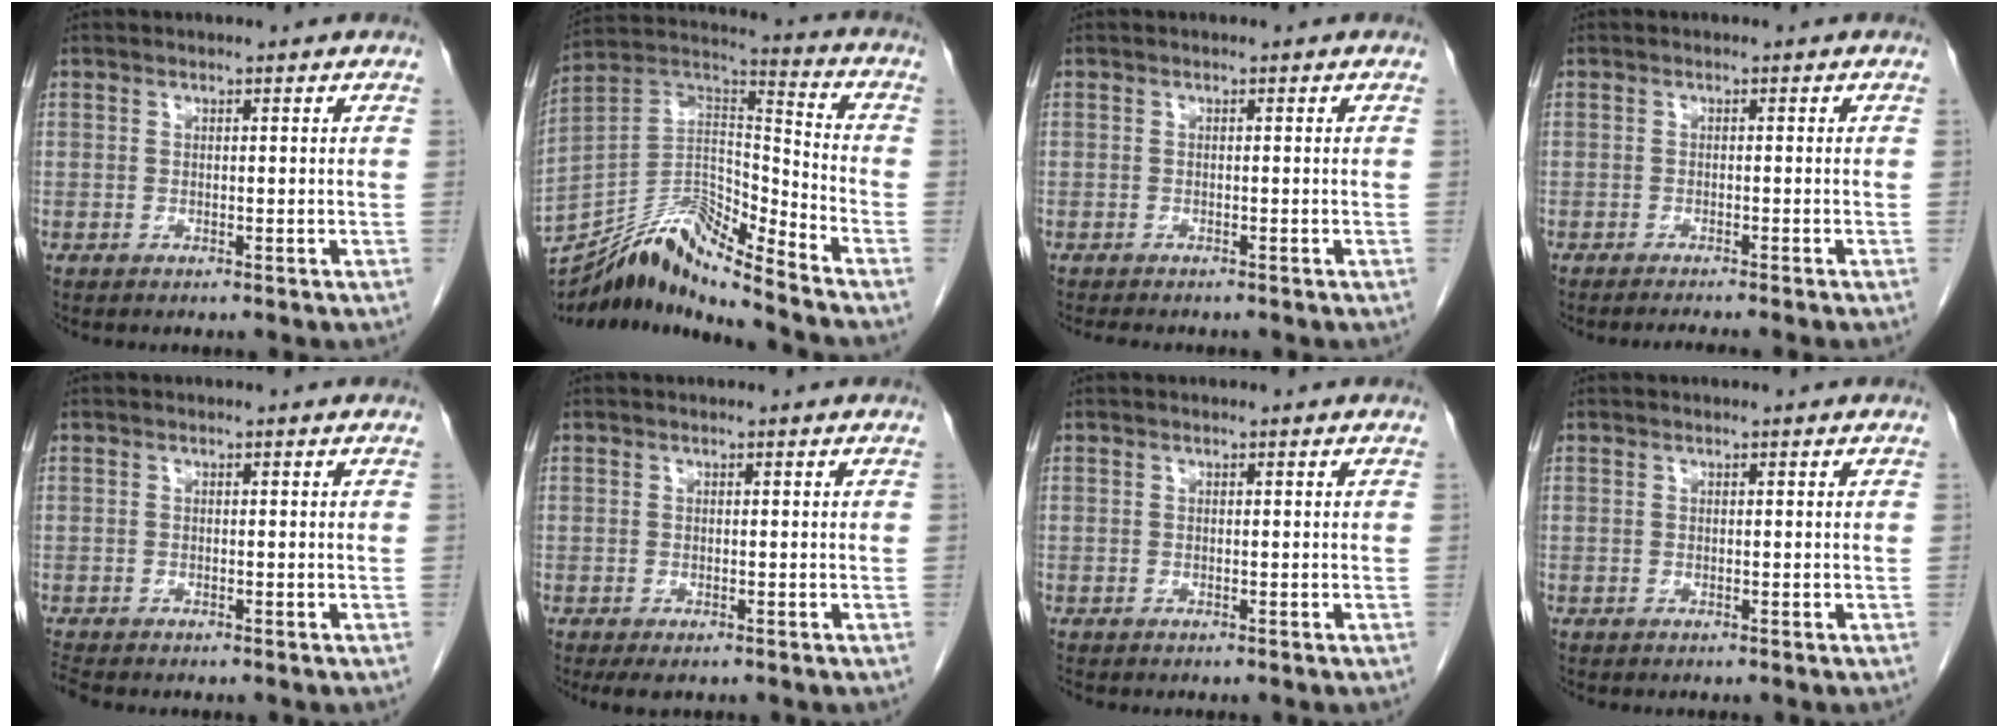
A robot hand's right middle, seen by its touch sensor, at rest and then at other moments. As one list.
[{"total": 15.7, "force": [-14.8, -0.7, 5.4], "torque": [-0.095, 0.053, -0.272]}, {"total": 2.7, "force": [-2.3, 0.7, 1.2], "torque": [-0.020, -0.006, -0.027]}, {"total": 4.3, "force": [-3.8, -0.7, 2.0], "torque": [-0.014, -0.004, -0.053]}, {"total": 1.1, "force": [-1.0, -0.2, 0.1], "torque": [-0.012, -0.009, -0.021]}, {"total": 2.2, "force": [-1.5, 0.9, 1.4], "torque": [-0.020, -0.005, -0.017]}, {"total": 0.0}, {"total": 0.0}]